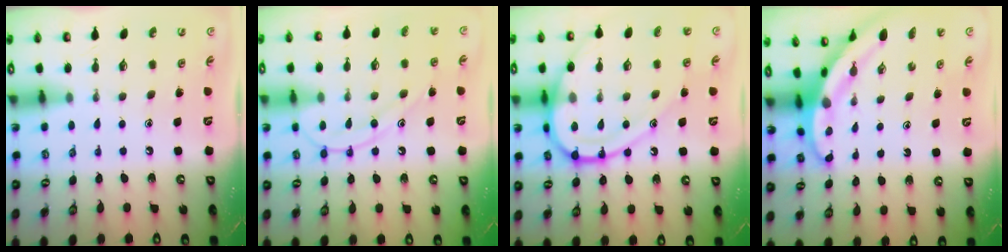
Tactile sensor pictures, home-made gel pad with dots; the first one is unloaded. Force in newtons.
{"total": 12.1, "press": 12.1, "slide": 0.7}
{"total": 15.8, "press": 15.7, "slide": 1.2}
{"total": 5.1, "press": 5.1, "slide": 0.4}